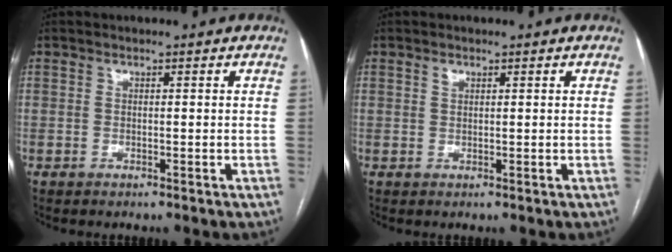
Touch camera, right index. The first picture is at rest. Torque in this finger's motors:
{"motor_torque": [0.12, 0.08, 0.13, 0.02]}